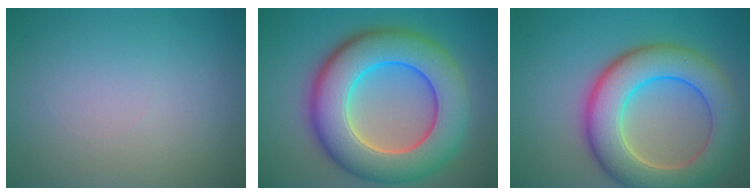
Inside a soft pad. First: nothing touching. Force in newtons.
{"total": 11.8, "press": 11.8, "slide": 0.7}
{"total": 9.5, "press": 9.5, "slide": 0.7}